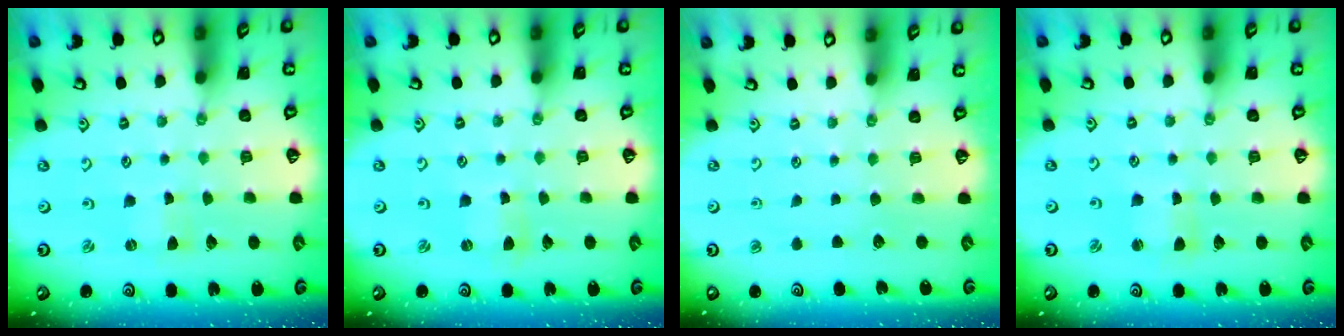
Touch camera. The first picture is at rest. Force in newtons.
{"total": 1.0, "press": 1.0, "slide": 0.2}
{"total": 0.0}
{"total": 1.2, "press": 1.2, "slide": 0.3}